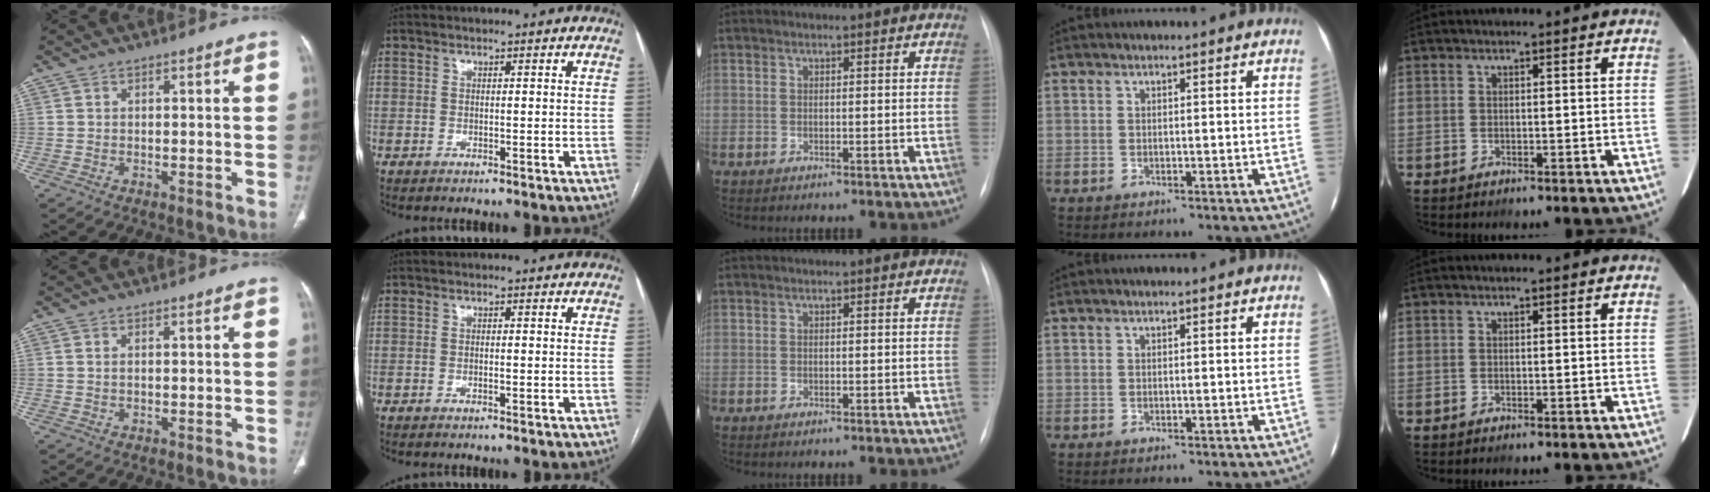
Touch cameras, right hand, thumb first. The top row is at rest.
{"thumb": {"total": 0.7, "force": [0.1, 0.4, 0.6], "torque": [-0.016, 0.001, 0.003]}, "index": {"total": 0.7, "force": [-0.2, 0.2, 0.7], "torque": [-0.014, -0.001, -0.003]}}